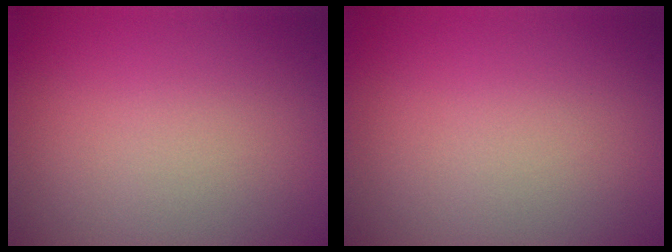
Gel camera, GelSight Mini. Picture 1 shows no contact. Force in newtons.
{"total": 0.0}